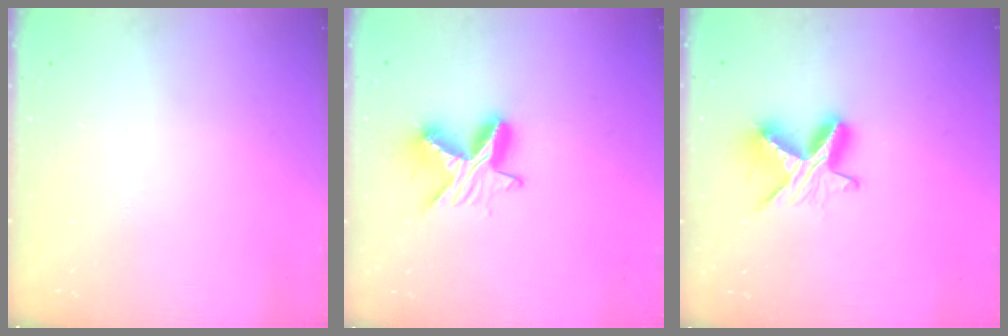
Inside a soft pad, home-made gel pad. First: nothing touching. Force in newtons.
{"total": 9.7, "press": 9.7, "slide": 0.6}
{"total": 9.5, "press": 9.5, "slide": 0.6}